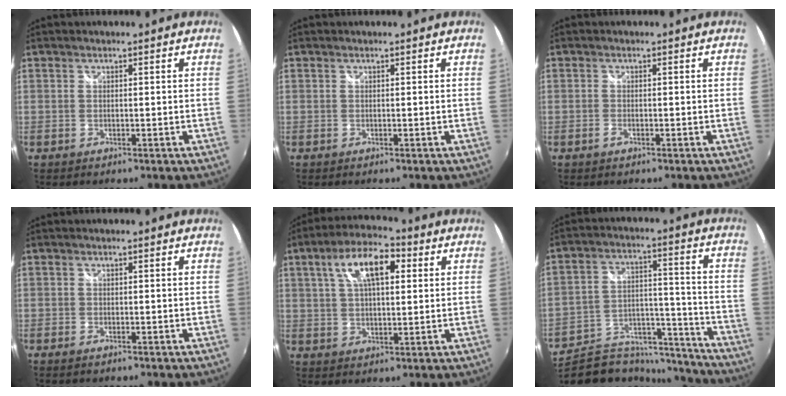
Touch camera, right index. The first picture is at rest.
{"total": 0.0}
{"total": 1.0, "force": [-0.6, 0.5, 0.7], "torque": [-0.016, -0.002, -0.010]}
{"total": 1.1, "force": [-1.0, 0.3, 0.3], "torque": [-0.008, -0.006, -0.021]}
{"total": 10.9, "force": [3.8, 4.6, 9.1], "torque": [-0.164, 0.027, 0.060]}
{"total": 17.6, "force": [-14.4, 8.0, 6.5], "torque": [-0.118, 0.033, -0.201]}